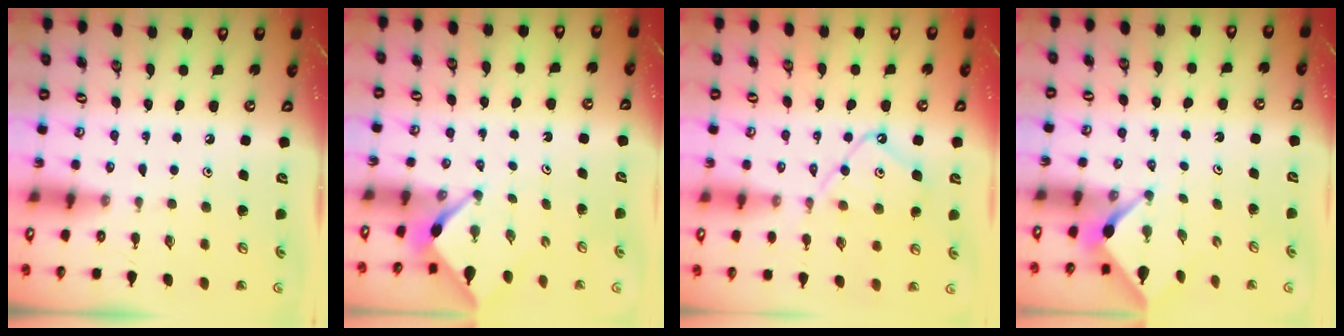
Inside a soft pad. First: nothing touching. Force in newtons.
{"total": 2.4, "press": 2.4, "slide": 0.3}
{"total": 12.0, "press": 11.9, "slide": 1.2}
{"total": 2.4, "press": 2.4, "slide": 0.3}